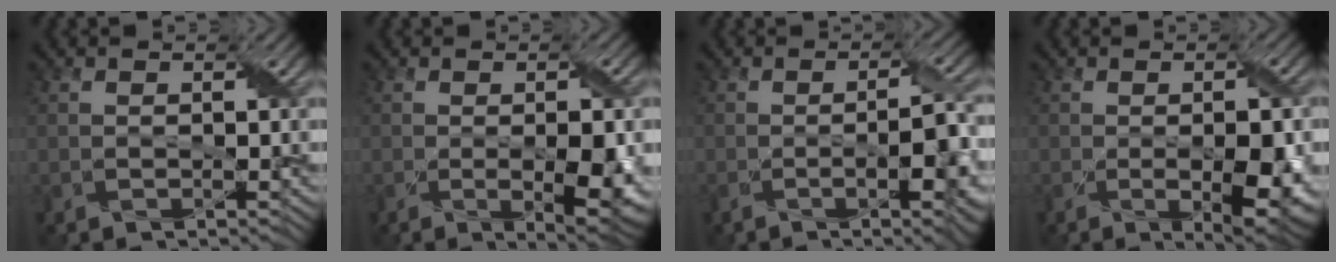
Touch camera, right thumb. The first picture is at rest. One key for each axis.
{"total": 5.8, "fx": -0.9, "fy": 2.1, "fz": 5.3, "tx": -0.087, "ty": -0.018, "tz": -0.004}
{"total": 6.8, "fx": -1.9, "fy": 1.4, "fz": 6.4, "tx": -0.104, "ty": -0.004, "tz": -0.030}
{"total": 7.1, "fx": -1.5, "fy": 2.8, "fz": 6.3, "tx": -0.103, "ty": -0.023, "tz": -0.009}